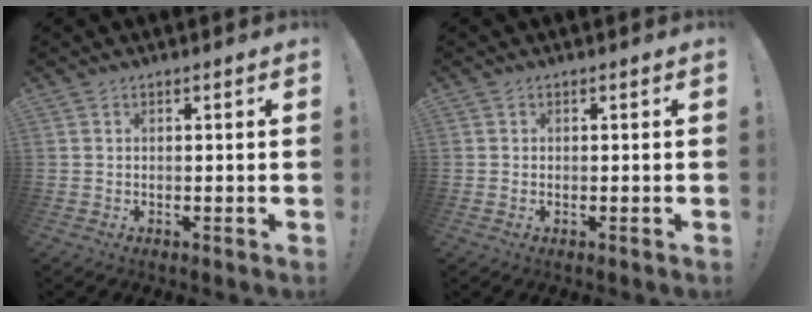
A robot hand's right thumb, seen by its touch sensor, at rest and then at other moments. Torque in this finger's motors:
{"motor_torque": [-0.12, -0.36, 0.00, 0.13, -0.02]}